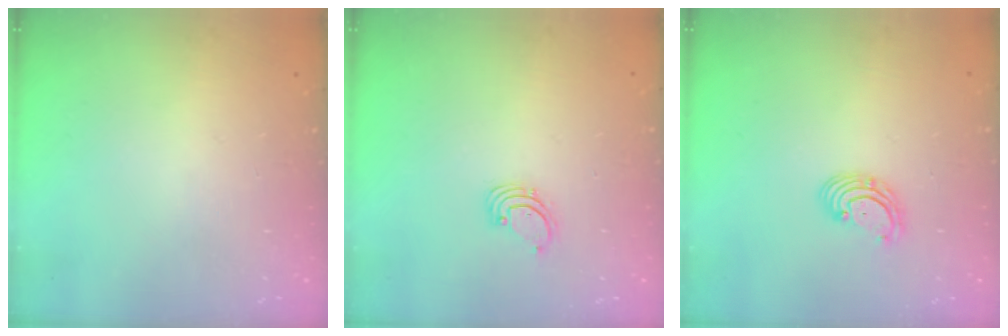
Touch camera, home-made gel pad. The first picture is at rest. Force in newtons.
{"total": 1.4, "press": 1.4, "slide": 0.1}
{"total": 2.7, "press": 2.7, "slide": 0.3}